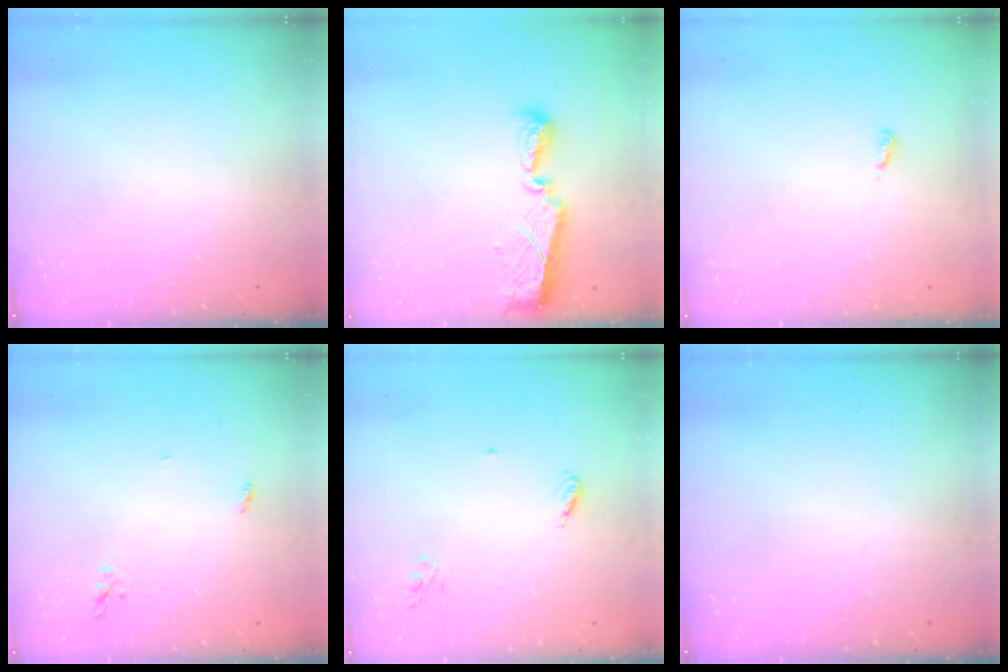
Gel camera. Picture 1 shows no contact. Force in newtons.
{"total": 8.2, "press": 8.2, "slide": 0.4}
{"total": 2.9, "press": 2.9, "slide": 0.2}
{"total": 3.8, "press": 3.8, "slide": 0.1}
{"total": 4.9, "press": 4.9, "slide": 0.4}
{"total": 0.0}